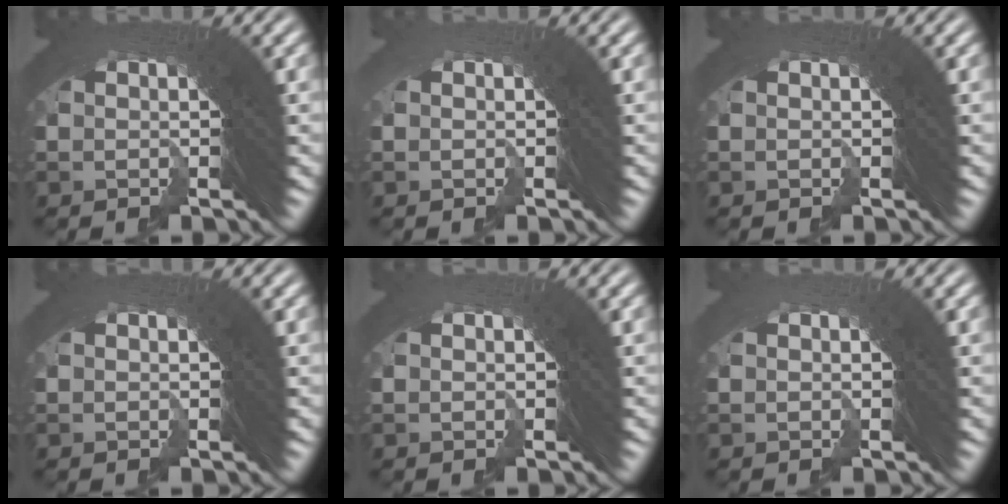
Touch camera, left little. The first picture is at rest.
{"total": 2.0, "force": [-0.3, -1.2, -1.6], "torque": [0.029, -0.003, -0.003]}
{"total": 0.0}
{"total": 0.0}
{"total": 0.5, "force": [-0.2, -0.3, -0.4], "torque": [0.006, -0.001, -0.002]}
{"total": 1.3, "force": [-0.3, -0.7, -1.0], "torque": [0.014, -0.002, -0.004]}